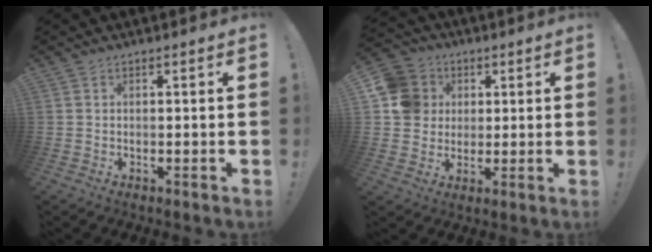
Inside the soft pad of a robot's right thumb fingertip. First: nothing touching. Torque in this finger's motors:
{"motor_torque": [0.67, 1.54, 0.40, 0.02, -0.02]}